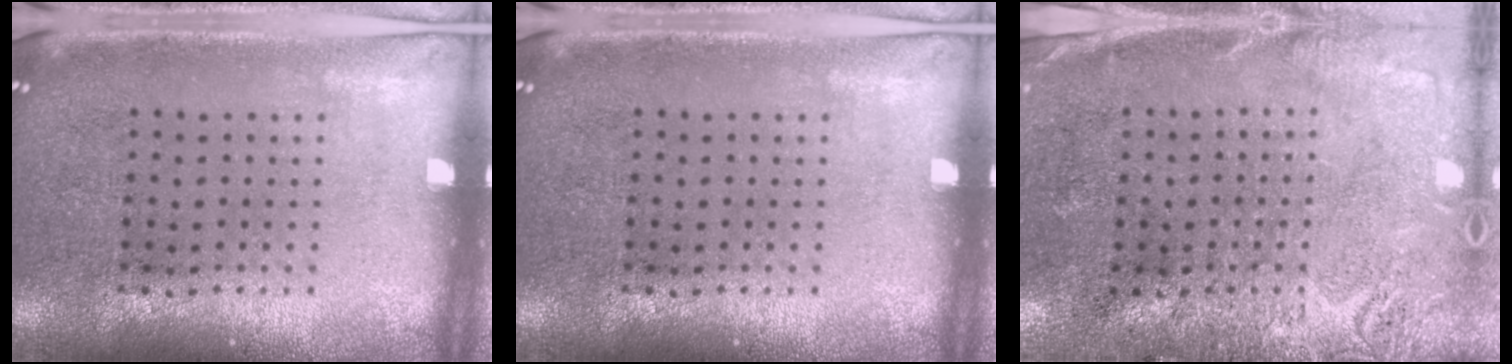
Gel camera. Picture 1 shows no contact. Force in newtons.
{"total": 0.0}
{"total": 2.8, "press": 2.3, "slide": 1.5}